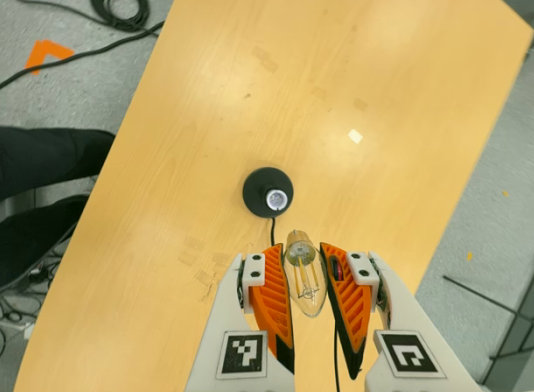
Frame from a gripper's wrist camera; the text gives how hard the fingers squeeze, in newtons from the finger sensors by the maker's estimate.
{"total": 18.4, "left": 20.2, "right": 16.6}